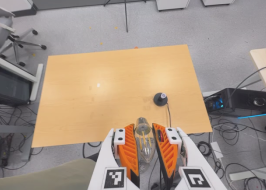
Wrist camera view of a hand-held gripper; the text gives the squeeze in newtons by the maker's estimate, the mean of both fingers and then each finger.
{"total": 19.3, "left": 20.2, "right": 18.5}